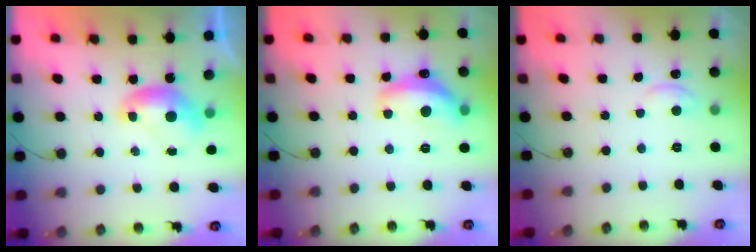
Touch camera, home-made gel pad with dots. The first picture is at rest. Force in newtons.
{"total": 8.2, "press": 8.1, "slide": 0.5}
{"total": 2.4, "press": 2.4, "slide": 0.3}